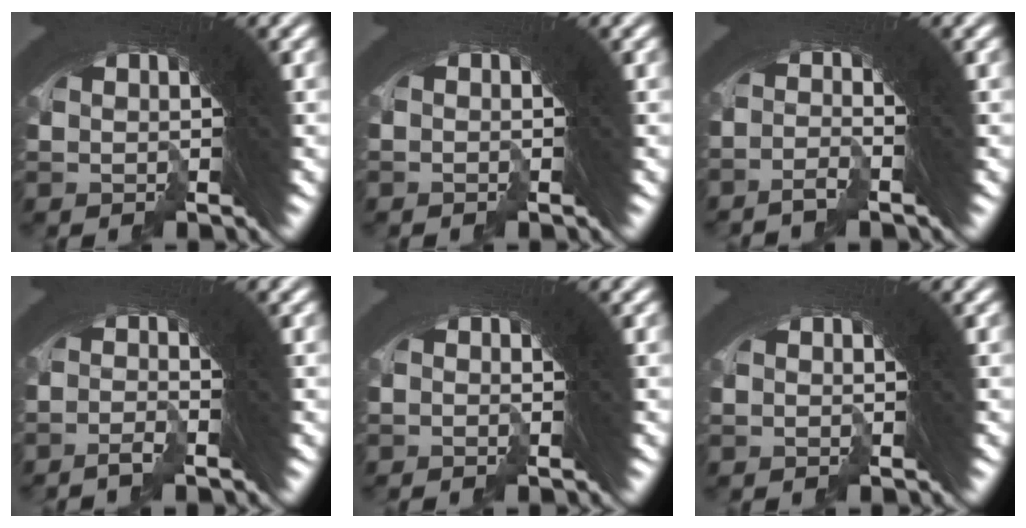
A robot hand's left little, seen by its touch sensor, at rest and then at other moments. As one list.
[{"total": 1.6, "force": [-0.7, -0.8, -1.2], "torque": [0.018, -0.005, -0.008]}, {"total": 2.8, "force": [-1.6, -1.6, -1.8], "torque": [0.038, 0.001, -0.033]}, {"total": 2.8, "force": [-1.6, -1.4, -1.8], "torque": [0.038, 0.000, -0.031]}, {"total": 2.0, "force": [-0.5, -1.3, -1.5], "torque": [0.029, 0.001, -0.008]}, {"total": 2.0, "force": [-0.8, -1.0, -1.5], "torque": [0.022, -0.005, -0.010]}]